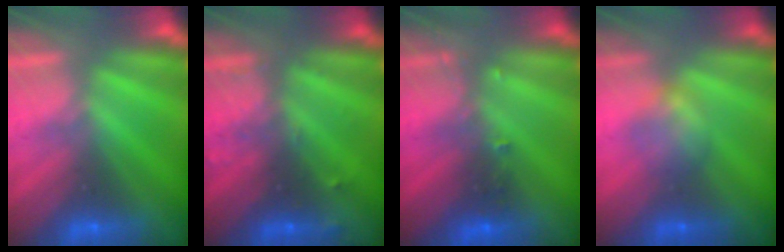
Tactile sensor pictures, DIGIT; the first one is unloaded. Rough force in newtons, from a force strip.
{"total": 2.9}
{"total": 2.7}
{"total": 2.3}